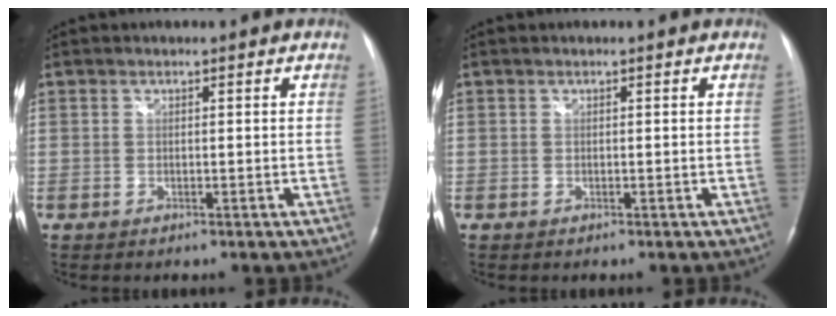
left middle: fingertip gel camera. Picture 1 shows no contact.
{"total": 0.0}